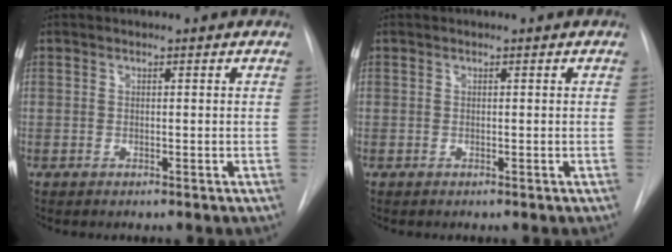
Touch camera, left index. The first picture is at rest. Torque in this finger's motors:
{"motor_torque": [-0.07, 0.02, 0.02, -0.01]}